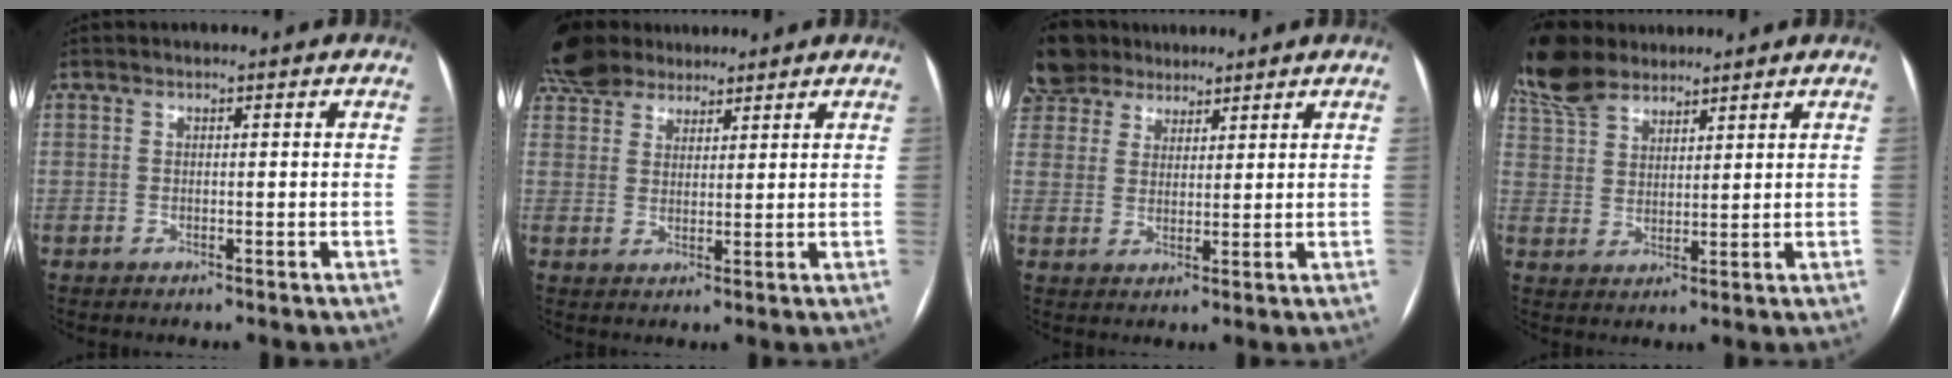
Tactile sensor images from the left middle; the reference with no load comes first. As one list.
[{"total": 9.0, "force": [7.4, 4.3, 2.6], "torque": [-0.054, 0.036, 0.136]}, {"total": 10.5, "force": [8.2, 6.2, 2.2], "torque": [-0.062, 0.036, 0.161]}, {"total": 11.9, "force": [9.9, 5.1, 4.2], "torque": [-0.103, 0.033, 0.194]}]